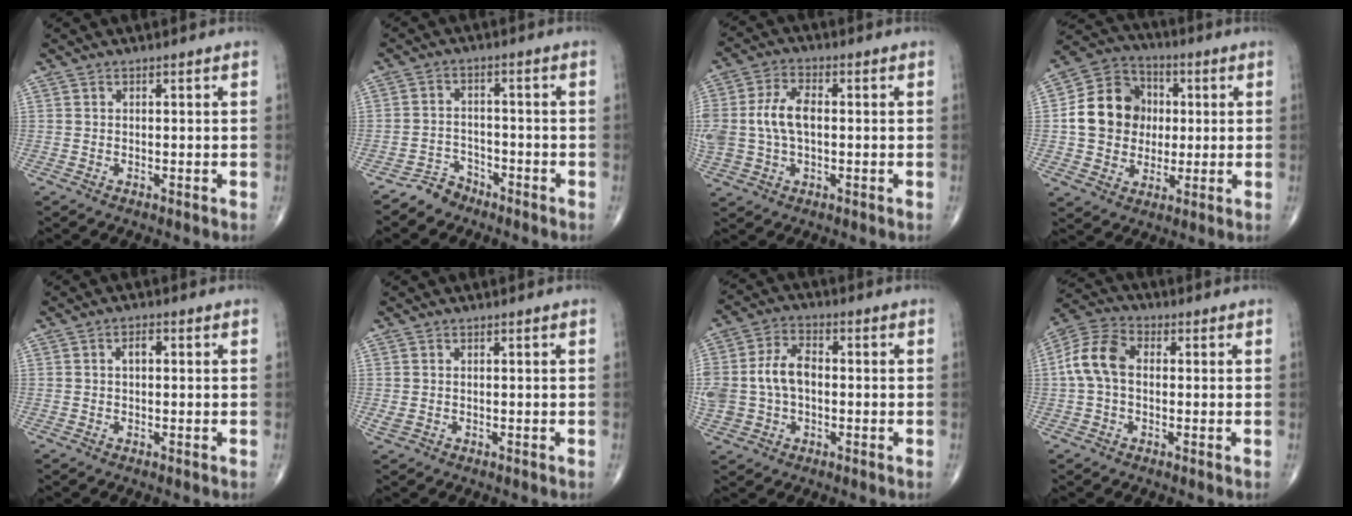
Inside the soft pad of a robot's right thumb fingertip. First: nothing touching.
{"total": 4.0, "force": [-3.4, 2.1, -0.3], "torque": [0.020, 0.027, -0.066]}
{"total": 10.7, "force": [0.2, 6.6, 8.4], "torque": [-0.185, 0.019, 0.007]}
{"total": 14.3, "force": [0.8, 12.3, 7.1], "torque": [-0.100, 0.023, 0.013]}
{"total": 2.0, "force": [0.2, 1.2, 1.6], "torque": [-0.025, 0.007, 0.001]}
{"total": 1.3, "force": [-0.1, 1.0, 0.8], "torque": [-0.022, 0.006, 0.004]}
{"total": 12.2, "force": [-0.5, 8.5, 8.8], "torque": [-0.186, 0.027, -0.007]}
{"total": 8.9, "force": [0.2, 5.9, 6.7], "torque": [-0.138, 0.028, -0.006]}